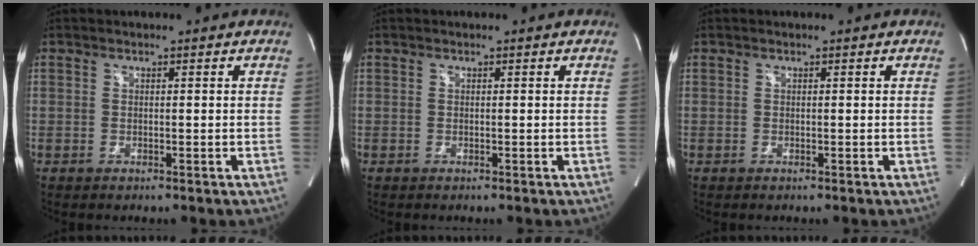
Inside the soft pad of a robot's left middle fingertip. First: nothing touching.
{"total": 0.0}
{"total": 0.0}